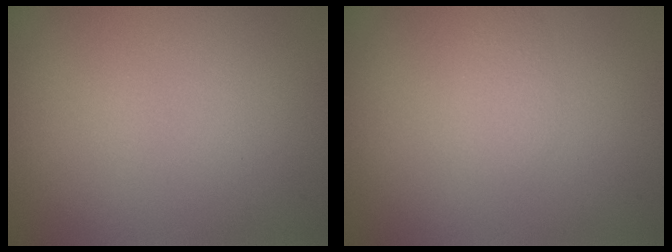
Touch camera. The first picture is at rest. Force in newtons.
{"total": 1.2, "press": 1.2, "slide": 0.0}